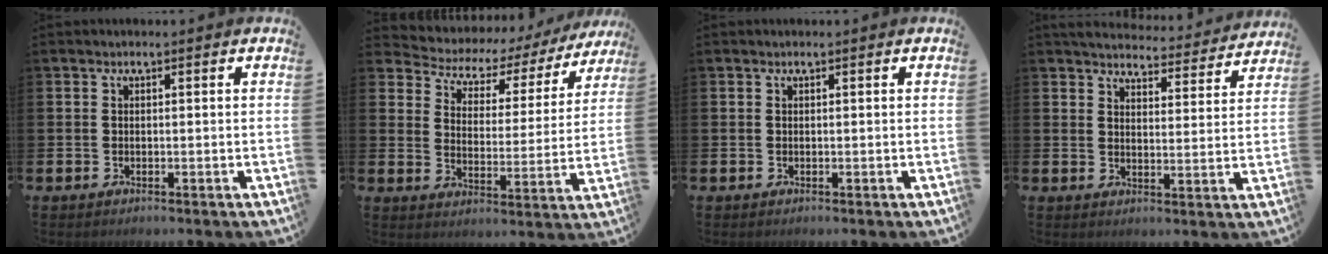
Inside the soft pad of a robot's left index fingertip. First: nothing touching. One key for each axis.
{"total": 4.5, "fx": 3.6, "fy": 2.5, "fz": 0.8, "tx": -0.046, "ty": -0.028, "tz": 0.053}
{"total": 0.0}
{"total": 4.6, "fx": 4.5, "fy": 0.7, "fz": 0.4, "tx": -0.014, "ty": -0.039, "tz": 0.074}